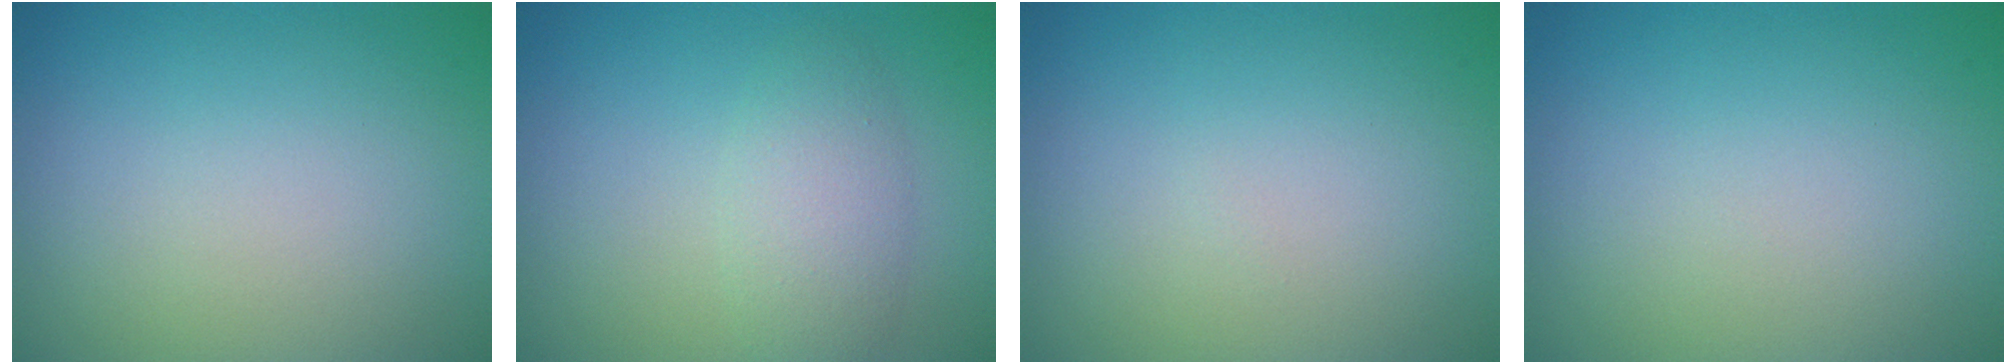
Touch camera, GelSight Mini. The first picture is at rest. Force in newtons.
{"total": 3.0, "press": 3.0, "slide": 0.1}
{"total": 0.0}
{"total": 0.0}